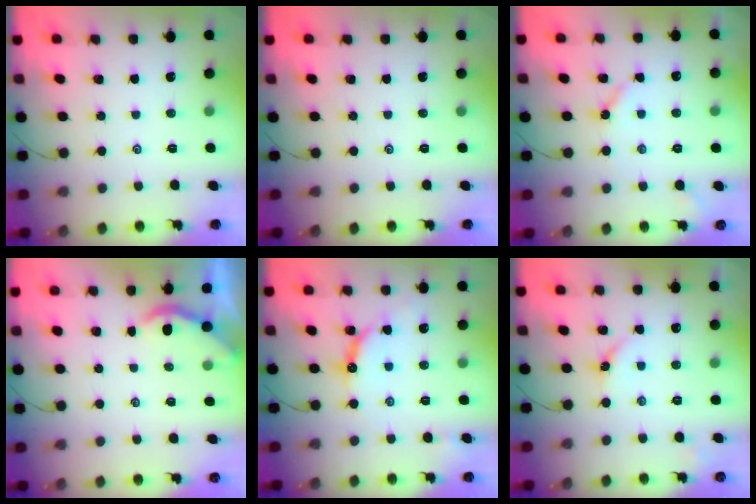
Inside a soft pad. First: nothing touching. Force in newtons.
{"total": 0.0}
{"total": 4.3, "press": 4.3, "slide": 0.4}
{"total": 2.2, "press": 2.2, "slide": 0.1}
{"total": 9.8, "press": 9.8, "slide": 0.4}
{"total": 4.0, "press": 4.0, "slide": 0.5}